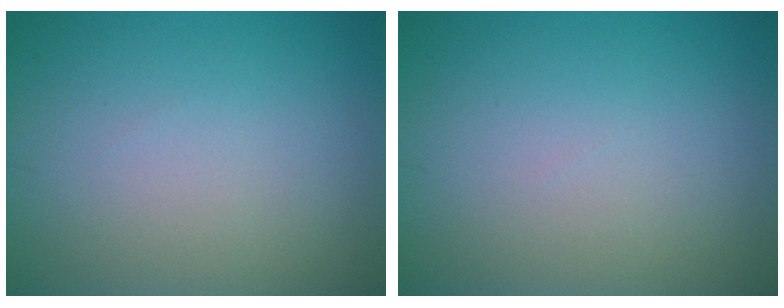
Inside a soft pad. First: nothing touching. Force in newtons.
{"total": 0.0}